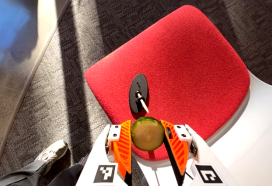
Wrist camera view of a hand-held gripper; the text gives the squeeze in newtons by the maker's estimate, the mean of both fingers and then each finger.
{"total": 7.6, "left": 7.9, "right": 7.2}